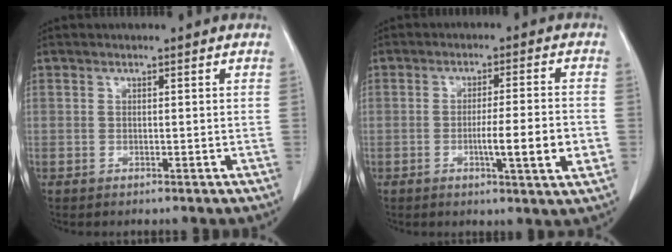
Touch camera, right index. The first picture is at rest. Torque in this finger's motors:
{"motor_torque": [1.04, -0.67, 0.58, 0.09]}